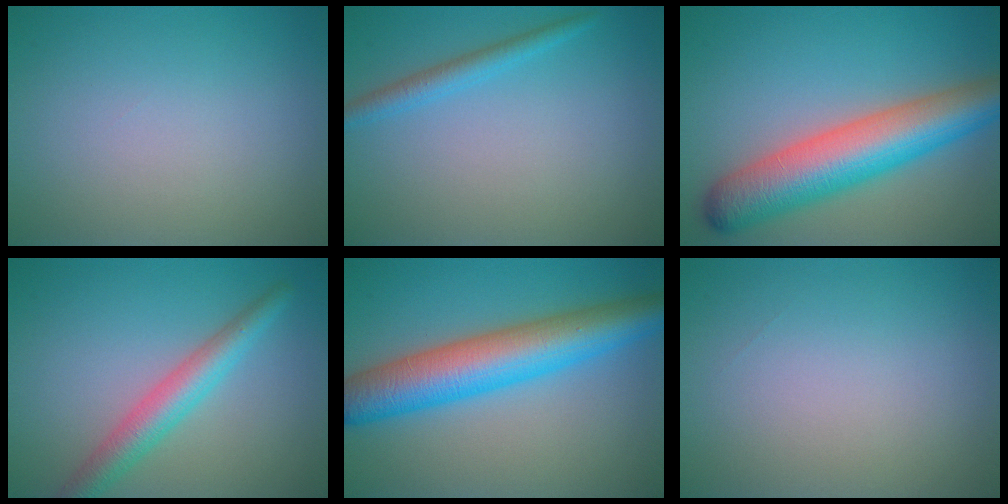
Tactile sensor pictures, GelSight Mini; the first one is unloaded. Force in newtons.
{"total": 2.0, "press": 2.0, "slide": 0.1}
{"total": 9.1, "press": 9.1, "slide": 0.3}
{"total": 3.9, "press": 3.9, "slide": 0.1}
{"total": 8.7, "press": 8.7, "slide": 0.1}
{"total": 0.0}